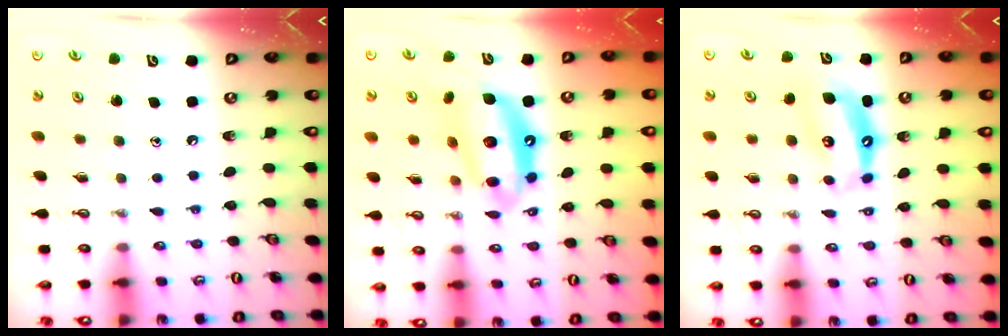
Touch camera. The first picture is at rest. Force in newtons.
{"total": 14.5, "press": 14.5, "slide": 1.4}
{"total": 7.3, "press": 7.3, "slide": 0.6}